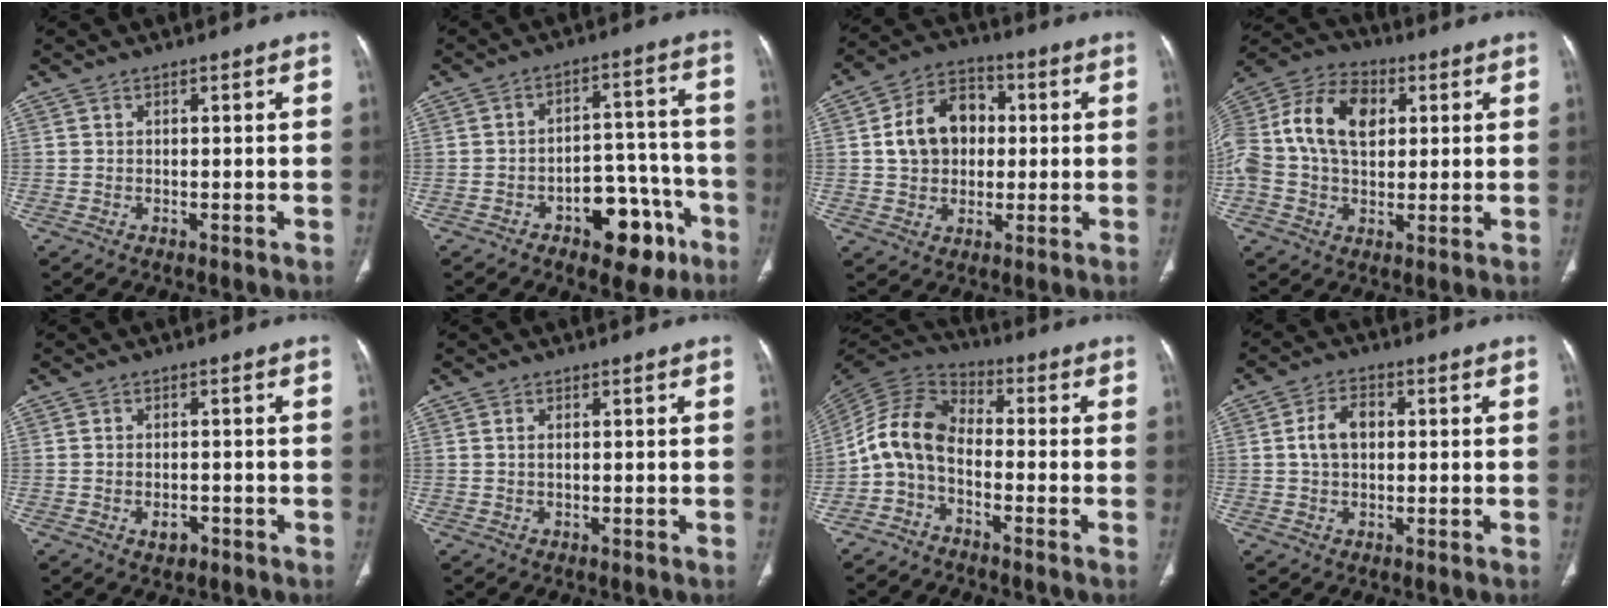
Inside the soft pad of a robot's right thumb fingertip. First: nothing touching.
{"total": 12.6, "force": [-6.5, 7.0, 8.2], "torque": [-0.063, 0.059, -0.083]}
{"total": 11.9, "force": [1.2, 9.3, 7.4], "torque": [-0.096, 0.015, 0.014]}
{"total": 18.7, "force": [3.4, 12.7, 13.3], "torque": [-0.271, 0.024, 0.053]}
{"total": 2.3, "force": [-1.1, 1.5, 1.4], "torque": [-0.017, 0.007, -0.013]}
{"total": 0.9, "force": [0.1, 0.5, 0.7], "torque": [-0.018, 0.001, 0.003]}
{"total": 9.3, "force": [-2.8, 5.6, 6.9], "torque": [-0.131, 0.055, -0.074]}
{"total": 6.6, "force": [0.6, 4.6, 4.7], "torque": [-0.078, 0.015, 0.007]}